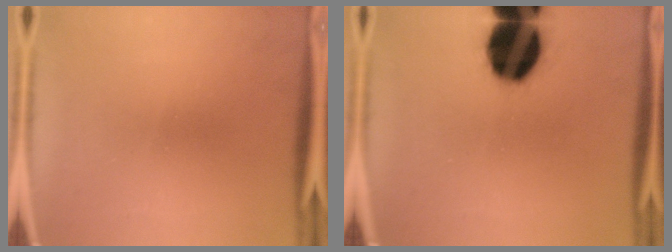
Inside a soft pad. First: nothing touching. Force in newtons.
{"total": 19.5}